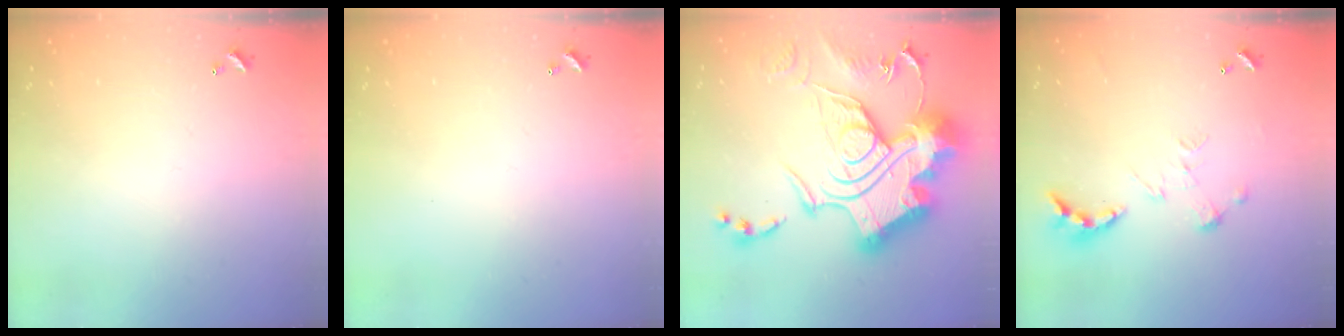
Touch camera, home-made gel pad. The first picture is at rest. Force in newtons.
{"total": 0.0}
{"total": 1.1, "press": 1.1, "slide": 0.0}
{"total": 0.8, "press": 0.8, "slide": 0.3}